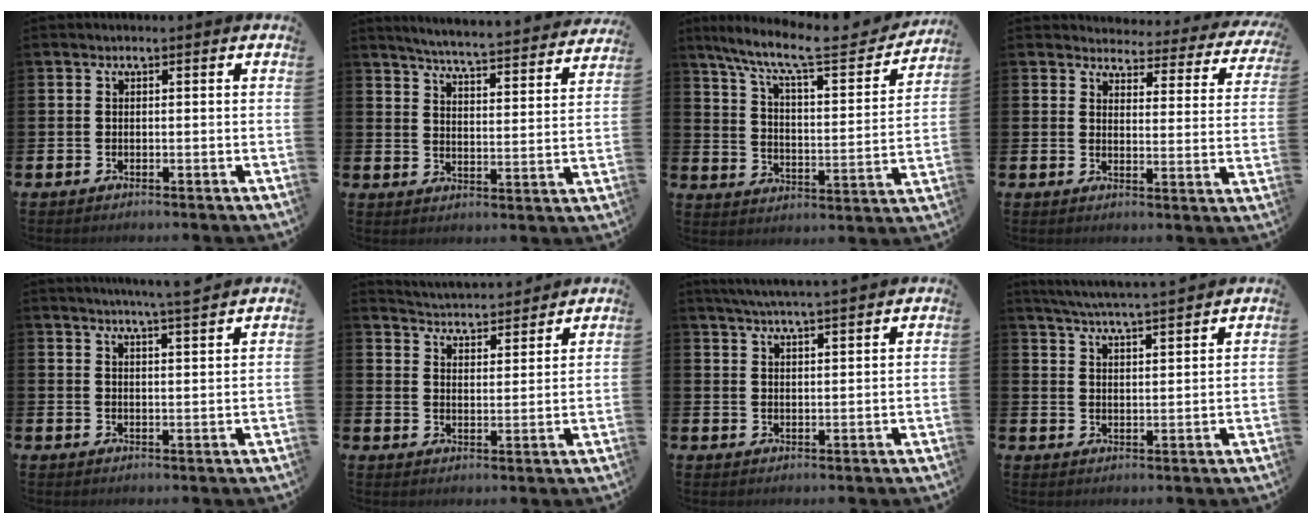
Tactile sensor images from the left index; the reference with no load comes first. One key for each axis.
{"total": 5.4, "fx": 5.3, "fy": -0.3, "fz": 1.2, "tx": -0.042, "ty": -0.046, "tz": 0.087}
{"total": 9.7, "fx": 8.2, "fy": 1.7, "fz": 4.9, "tx": -0.126, "ty": -0.053, "tz": 0.132}
{"total": 3.3, "fx": 3.1, "fy": 1.0, "fz": 0.3, "tx": -0.015, "ty": -0.036, "tz": 0.047}
{"total": 4.8, "fx": 4.6, "fy": -1.0, "fz": 1.1, "tx": -0.022, "ty": -0.026, "tz": 0.078}
{"total": 4.6, "fx": 4.6, "fy": 0.4, "fz": -0.2, "tx": -0.012, "ty": -0.038, "tz": 0.080}
{"total": 4.8, "fx": 4.7, "fy": -0.5, "fz": 1.2, "tx": -0.034, "ty": -0.018, "tz": 0.083}
{"total": 5.4, "fx": 5.3, "fy": -0.4, "fz": 1.2, "tx": -0.044, "ty": -0.030, "tz": 0.094}